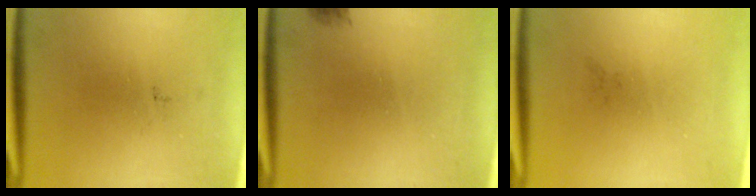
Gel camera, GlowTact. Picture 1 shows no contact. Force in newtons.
{"total": 1.1}
{"total": 0.0}